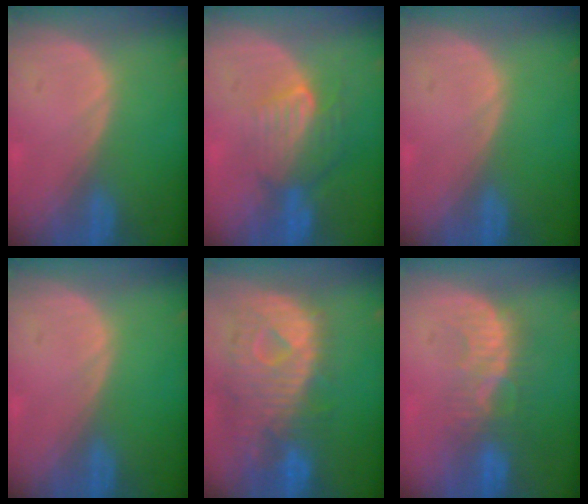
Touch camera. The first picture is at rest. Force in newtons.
{"total": 7.9, "press": 7.3, "slide": 3.1}
{"total": 0.0}
{"total": 0.0}
{"total": 11.7, "press": 10.1, "slide": 5.9}
{"total": 6.2, "press": 6.0, "slide": 1.7}